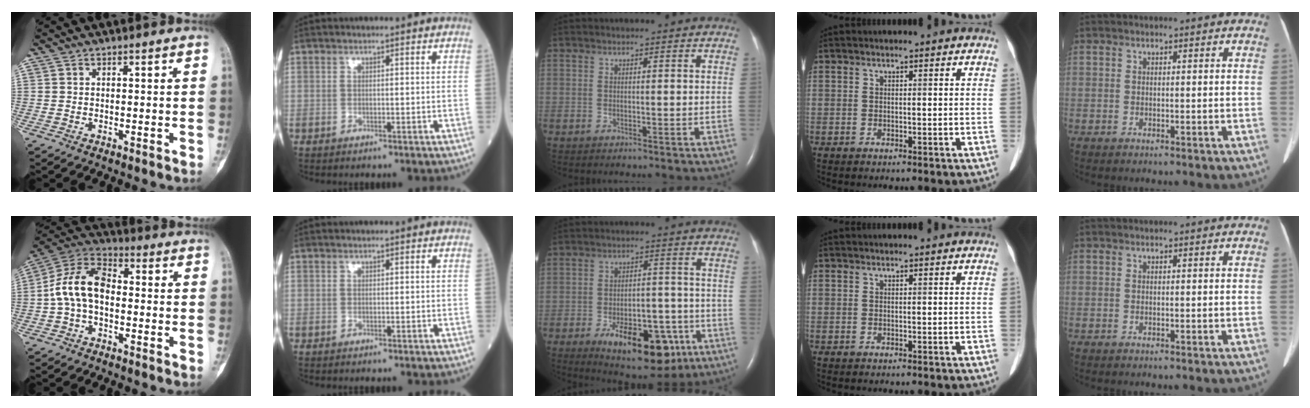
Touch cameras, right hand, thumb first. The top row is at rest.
{"thumb": {"total": 11.3, "force": [-1.0, 7.1, 8.7], "torque": [-0.160, 0.036, -0.033]}, "middle": {"total": 15.0, "force": [-7.9, 6.7, 10.9], "torque": [-0.147, 0.006, -0.103]}}